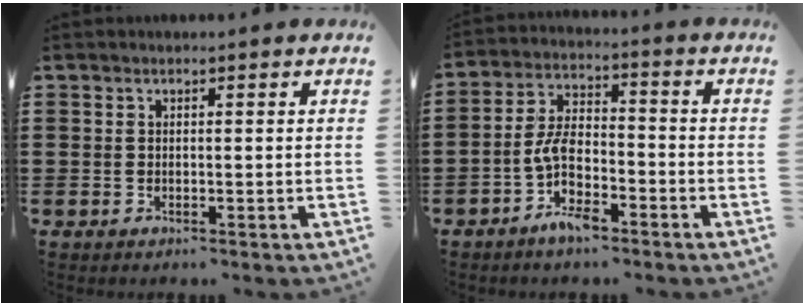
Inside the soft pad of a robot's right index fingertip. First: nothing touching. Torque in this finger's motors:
{"motor_torque": [1.09, 1.05, 0.70, 0.17]}